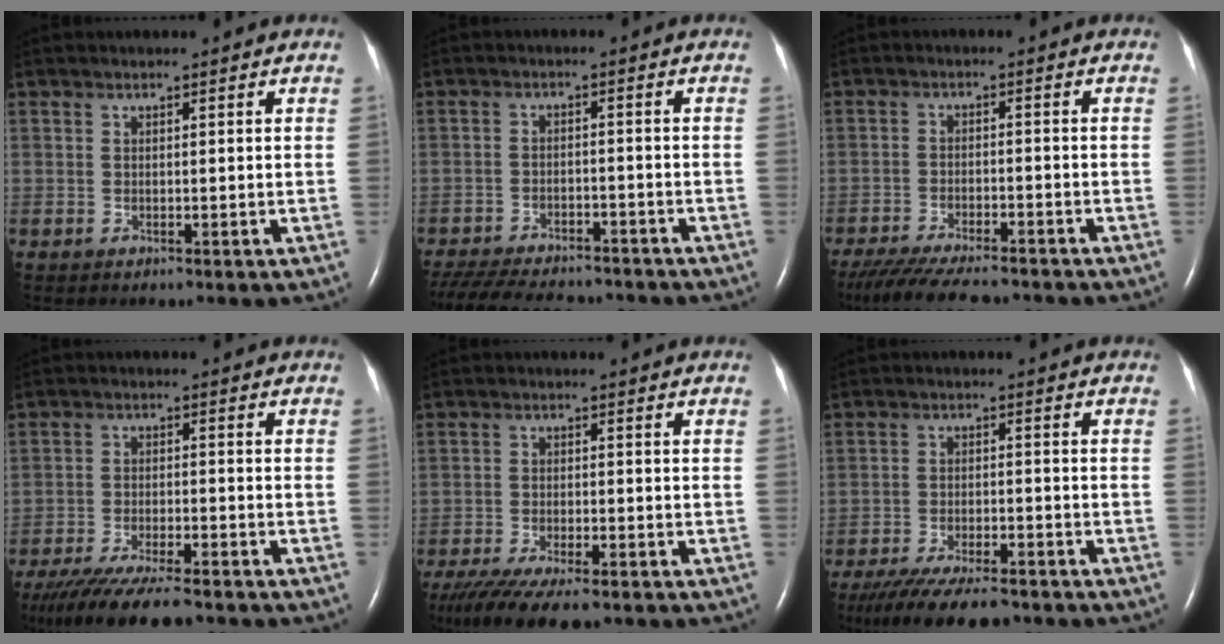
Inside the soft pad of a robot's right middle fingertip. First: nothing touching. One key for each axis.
{"total": 17.1, "fx": -14.9, "fy": 4.9, "fz": 6.9, "tx": -0.174, "ty": -0.022, "tz": -0.211}
{"total": 13.9, "fx": -12.1, "fy": 2.6, "fz": 6.3, "tx": -0.124, "ty": -0.025, "tz": -0.181}
{"total": 14.3, "fx": -12.0, "fy": 2.2, "fz": 7.5, "tx": -0.143, "ty": -0.038, "tz": -0.190}
{"total": 13.7, "fx": -10.6, "fy": 3.4, "fz": 8.0, "tx": -0.161, "ty": -0.031, "tz": -0.167}
{"total": 14.1, "fx": -11.8, "fy": 3.0, "fz": 7.1, "tx": -0.136, "ty": -0.028, "tz": -0.181}